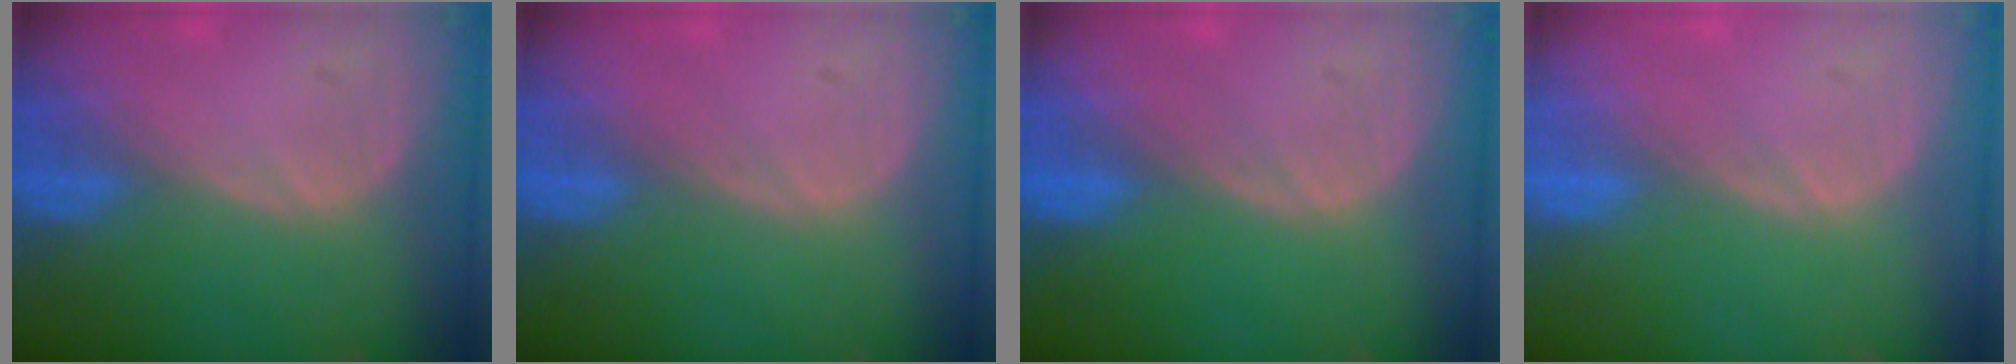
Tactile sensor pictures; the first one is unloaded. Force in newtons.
{"total": 0.0}
{"total": 0.0}
{"total": 0.0}